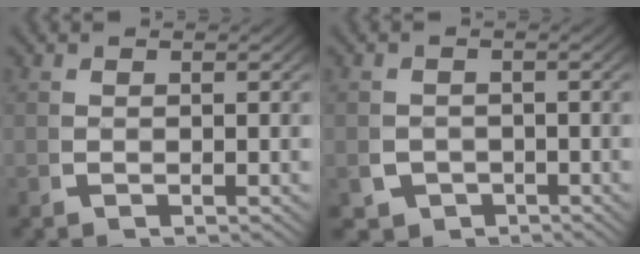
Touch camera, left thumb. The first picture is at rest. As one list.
[{"total": 4.1, "force": [-2.2, 3.3, 1.1], "torque": [-0.020, -0.029, -0.032]}]